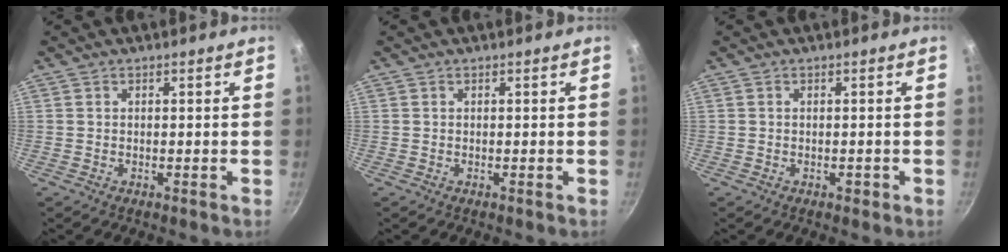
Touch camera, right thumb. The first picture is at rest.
{"total": 0.0}
{"total": 1.0, "force": [-0.4, 0.7, 0.6], "torque": [-0.005, 0.003, -0.005]}